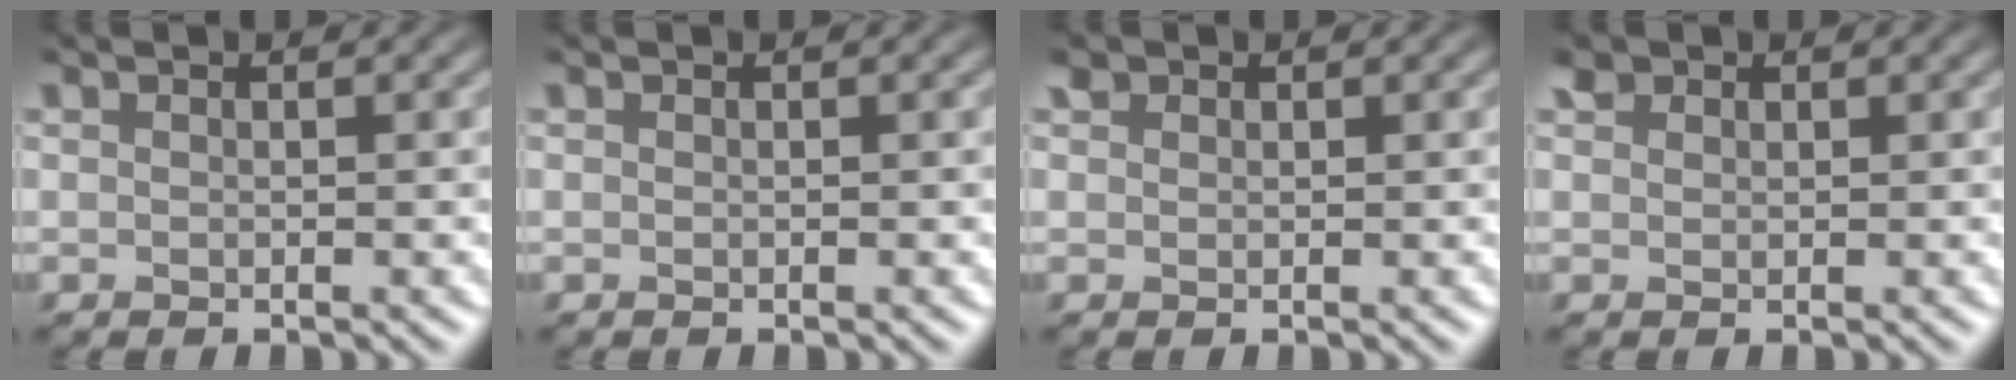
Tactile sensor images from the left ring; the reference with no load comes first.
{"total": 0.0}
{"total": 0.7, "force": [0.3, 0.6, 0.1], "torque": [-0.004, 0.003, 0.005]}
{"total": 0.9, "force": [0.5, 0.7, 0.2], "torque": [-0.007, 0.003, 0.008]}